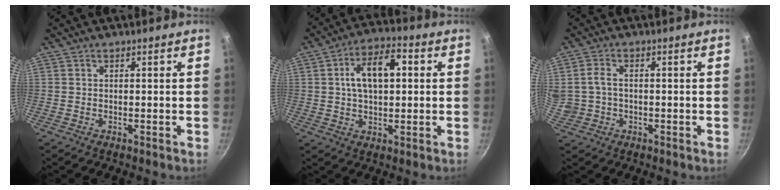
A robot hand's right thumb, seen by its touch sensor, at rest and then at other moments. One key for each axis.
{"total": 11.0, "fx": 2.0, "fy": 5.9, "fz": 9.1, "tx": -0.147, "ty": 0.019, "tz": 0.028}
{"total": 6.1, "fx": 0.1, "fy": 4.5, "fz": 4.0, "tx": -0.090, "ty": 0.013, "tz": 0.007}